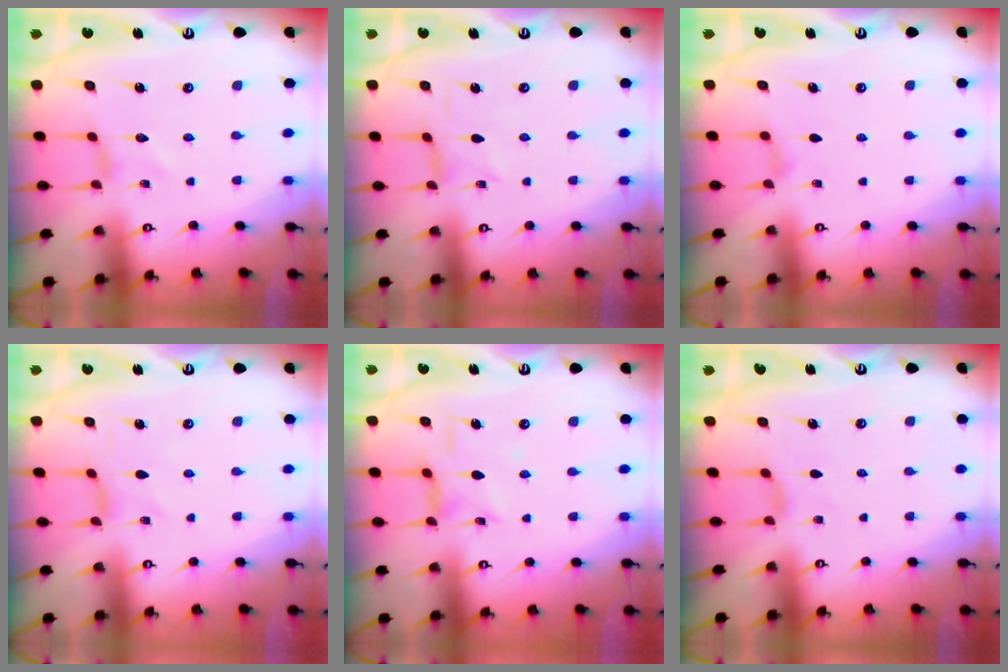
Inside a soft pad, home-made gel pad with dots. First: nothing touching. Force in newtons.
{"total": 0.0}
{"total": 2.6, "press": 2.6, "slide": 0.4}
{"total": 0.0}
{"total": 4.2, "press": 4.2, "slide": 0.3}
{"total": 2.1, "press": 2.0, "slide": 0.5}